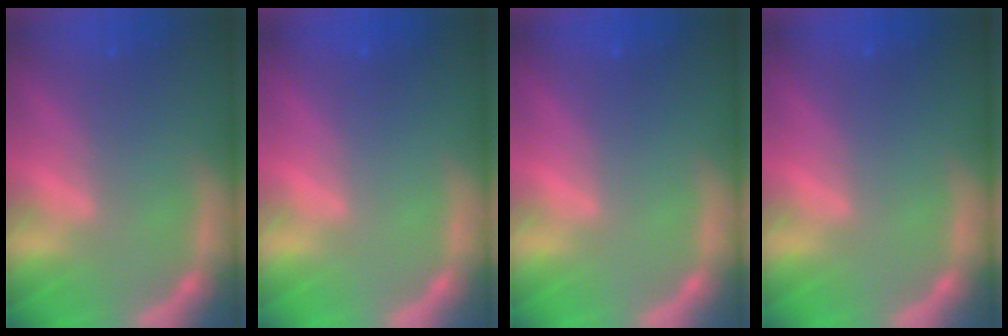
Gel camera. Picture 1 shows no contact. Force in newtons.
{"total": 0.0}
{"total": 0.0}
{"total": 0.0}